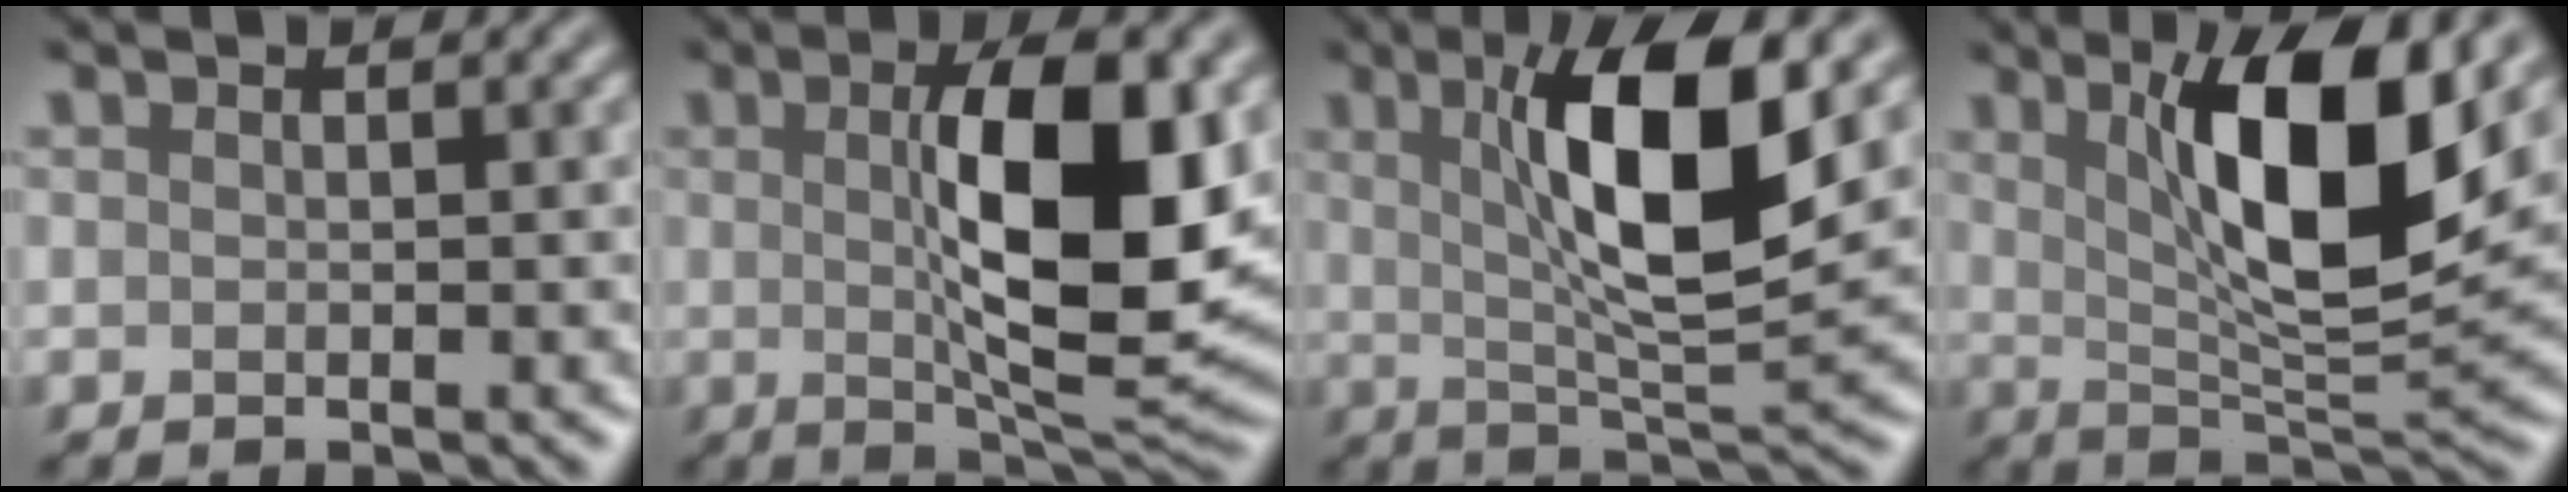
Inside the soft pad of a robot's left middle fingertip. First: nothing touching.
{"total": 11.0, "force": [1.1, 3.1, 10.5], "torque": [-0.157, -0.003, 0.022]}
{"total": 9.7, "force": [2.7, 2.3, 9.0], "torque": [-0.142, -0.006, 0.050]}
{"total": 10.5, "force": [3.3, 2.8, 9.6], "torque": [-0.146, -0.011, 0.062]}